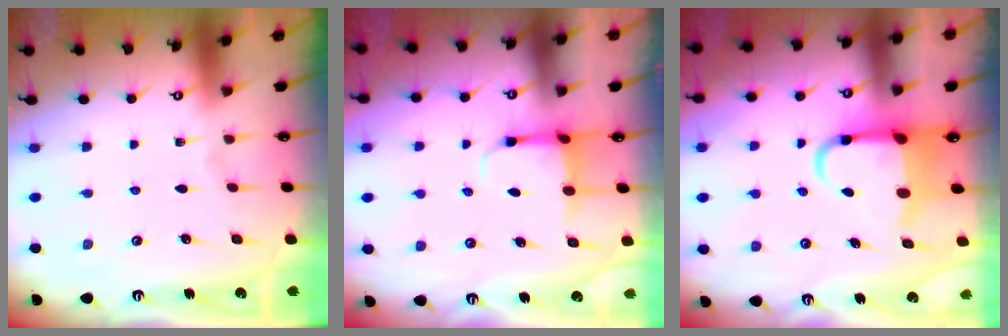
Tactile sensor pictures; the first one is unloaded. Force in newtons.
{"total": 3.8, "press": 3.6, "slide": 1.3}
{"total": 6.5, "press": 6.3, "slide": 1.4}